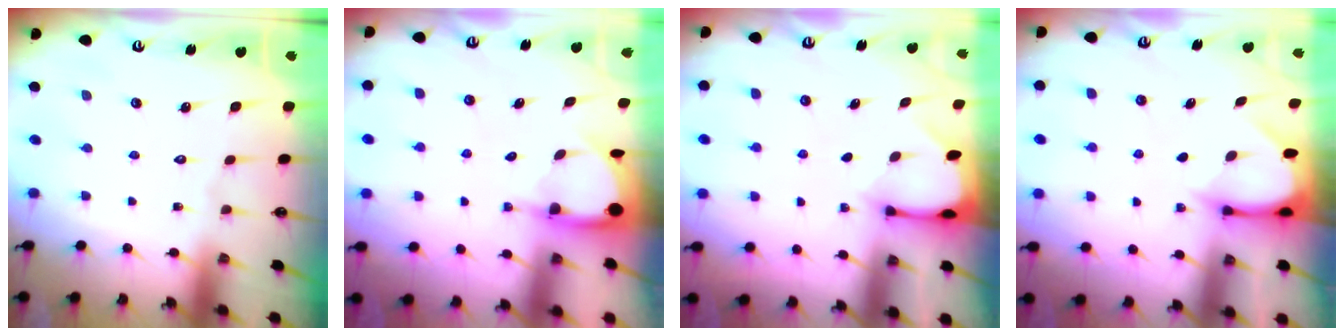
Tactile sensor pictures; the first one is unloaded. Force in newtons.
{"total": 3.4, "press": 3.4, "slide": 0.2}
{"total": 2.7, "press": 2.7, "slide": 0.3}
{"total": 3.3, "press": 3.3, "slide": 0.4}